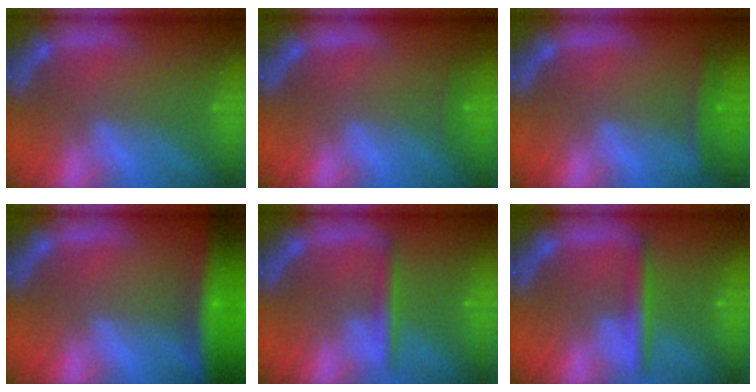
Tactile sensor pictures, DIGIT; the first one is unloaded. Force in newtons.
{"total": 0.9}
{"total": 2.4}
{"total": 10.0}
{"total": 2.4}
{"total": 3.0}